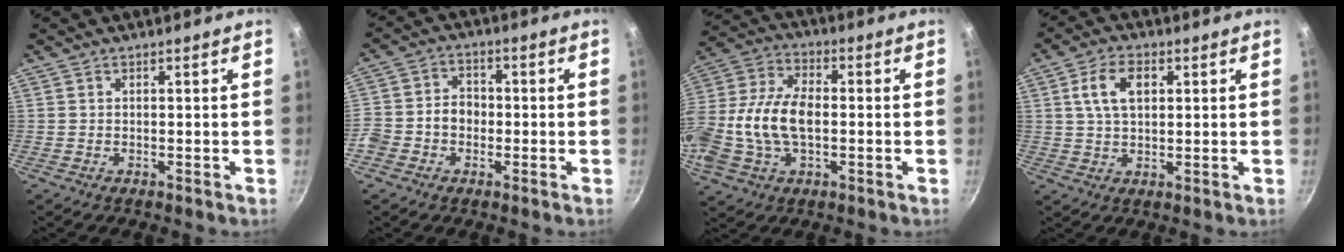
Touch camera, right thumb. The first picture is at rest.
{"total": 7.5, "force": [-1.9, 6.2, 3.8], "torque": [-0.049, 0.027, -0.048]}
{"total": 16.9, "force": [-1.5, 10.4, 13.2], "torque": [-0.261, 0.030, -0.037]}
{"total": 7.6, "force": [2.1, 4.6, 5.7], "torque": [-0.093, 0.003, 0.037]}